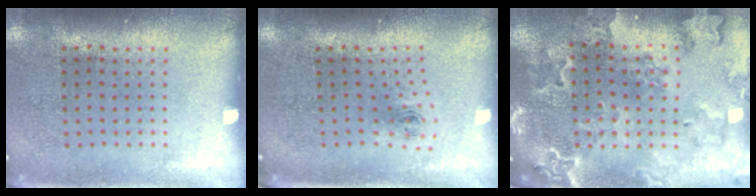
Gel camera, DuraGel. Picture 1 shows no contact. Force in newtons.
{"total": 0.9, "press": 0.4, "slide": 0.8}
{"total": 2.0, "press": 2.0, "slide": 0.2}